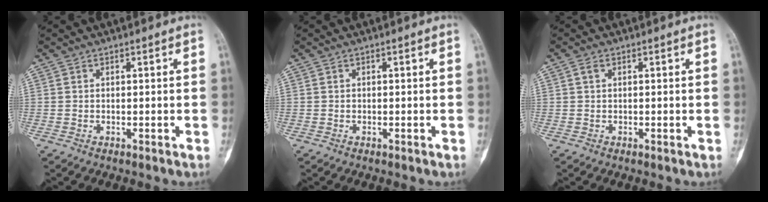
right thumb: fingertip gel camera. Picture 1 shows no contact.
{"total": 0.0}
{"total": 1.1, "force": [0.3, 0.7, 0.7], "torque": [-0.011, 0.004, 0.003]}